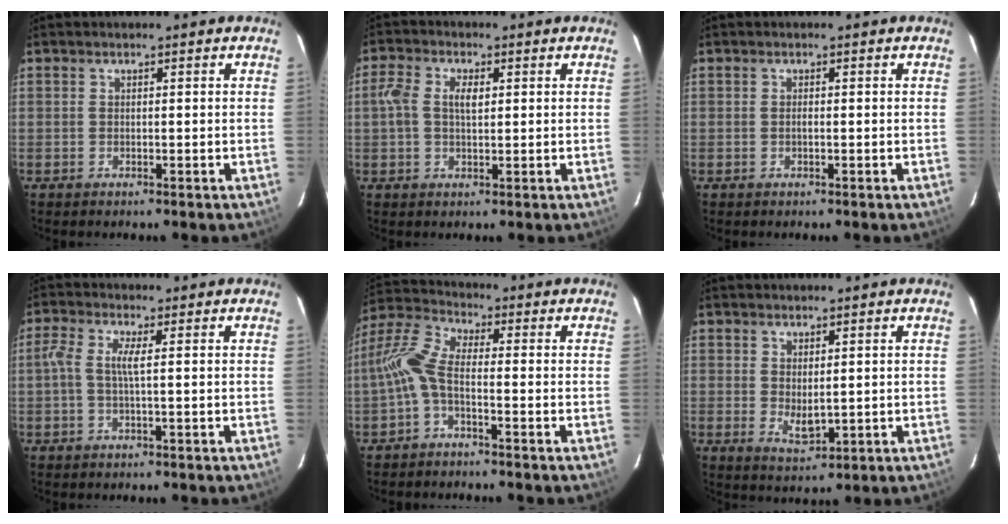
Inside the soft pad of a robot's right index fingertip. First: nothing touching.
{"total": 4.8, "force": [0.6, 2.7, 4.0], "torque": [-0.079, 0.010, 0.008]}
{"total": 0.6, "force": [-0.1, 0.2, 0.6], "torque": [-0.012, 0.001, -0.003]}
{"total": 3.5, "force": [0.0, 0.1, 3.5], "torque": [-0.079, 0.005, -0.003]}
{"total": 6.9, "force": [-2.1, 2.4, 6.1], "torque": [-0.151, 0.017, -0.050]}
{"total": 3.9, "force": [0.4, 2.0, 3.3], "torque": [-0.055, -0.010, 0.013]}